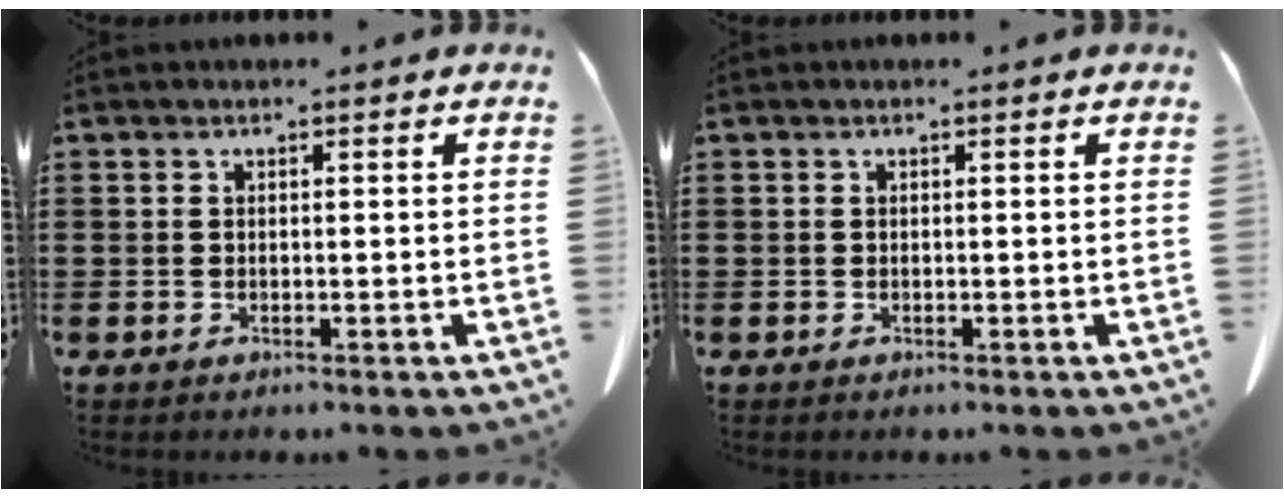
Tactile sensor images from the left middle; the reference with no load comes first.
{"total": 0.0}